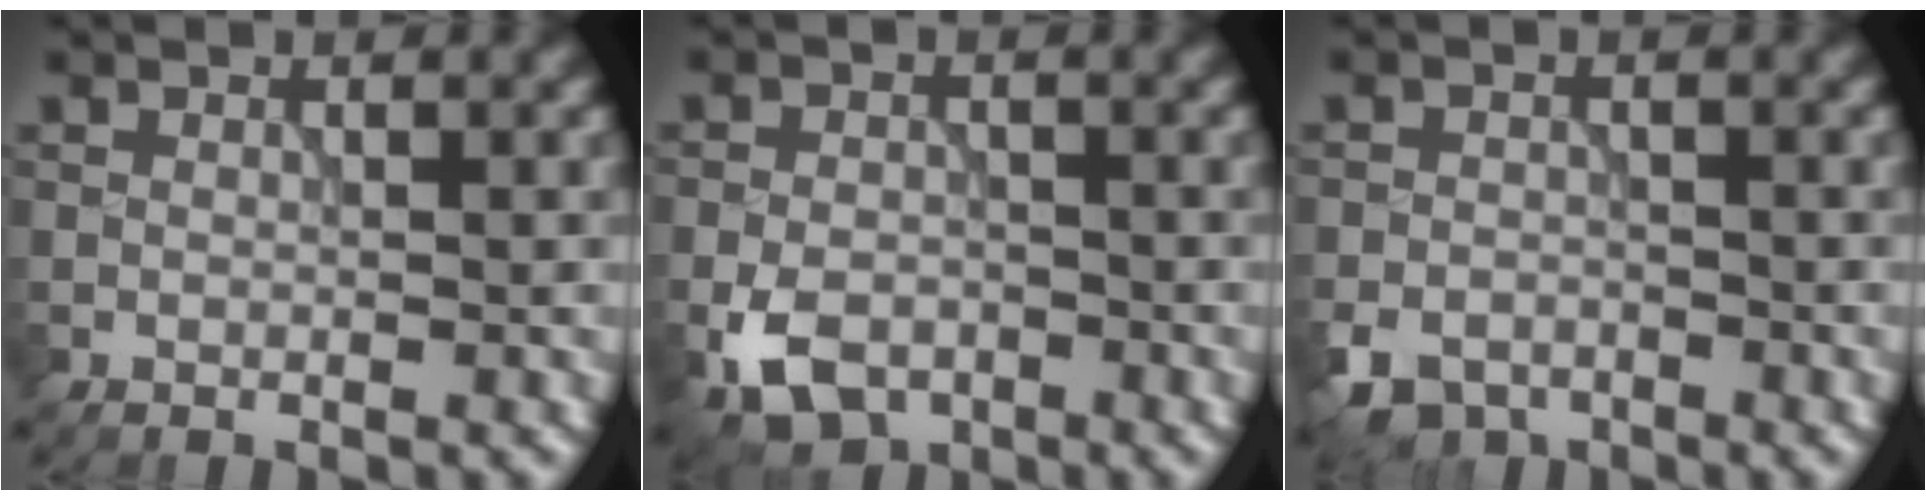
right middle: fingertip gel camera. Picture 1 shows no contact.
{"total": 4.9, "force": [-2.5, 3.2, 2.8], "torque": [-0.054, -0.005, -0.053]}
{"total": 4.2, "force": [-2.9, 2.4, 1.7], "torque": [-0.032, -0.006, -0.061]}